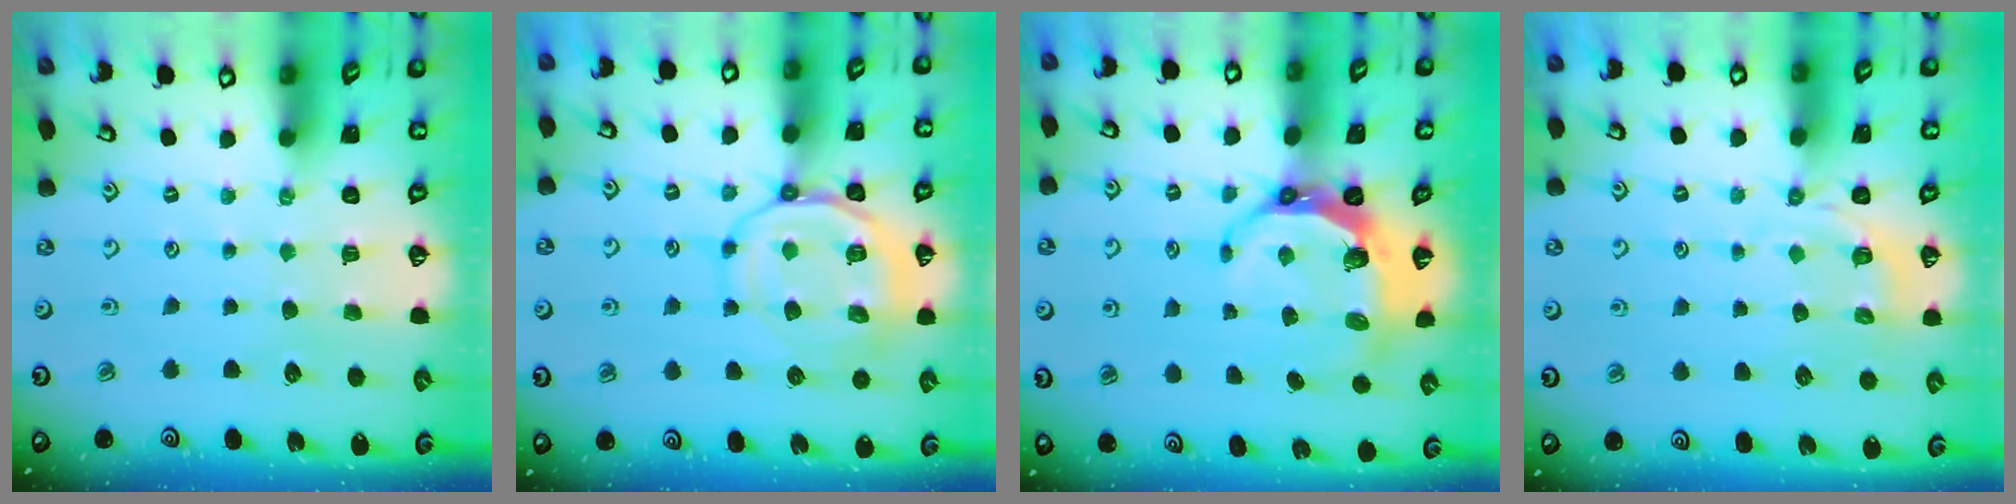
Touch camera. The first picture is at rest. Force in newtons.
{"total": 12.2, "press": 12.0, "slide": 1.6}
{"total": 8.1, "press": 7.0, "slide": 4.1}
{"total": 2.9, "press": 2.2, "slide": 1.8}